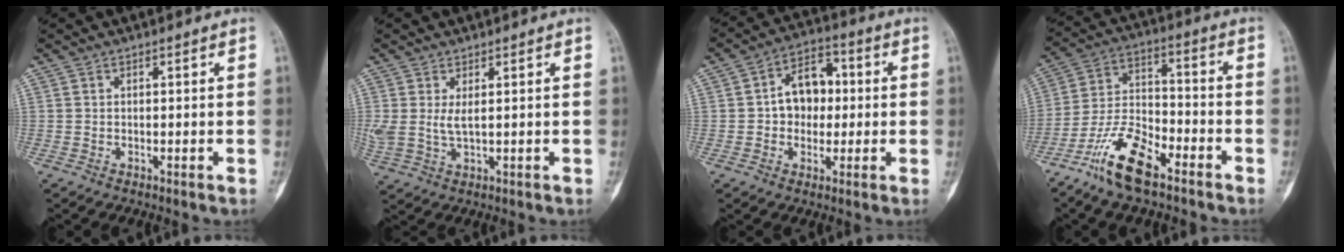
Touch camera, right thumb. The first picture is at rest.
{"total": 4.2, "force": [1.0, 1.7, 3.7], "torque": [-0.096, -0.001, 0.029]}
{"total": 9.5, "force": [0.4, 7.1, 6.3], "torque": [-0.061, 0.024, -0.002]}
{"total": 12.6, "force": [-8.3, 4.8, 8.1], "torque": [-0.160, 0.053, -0.164]}